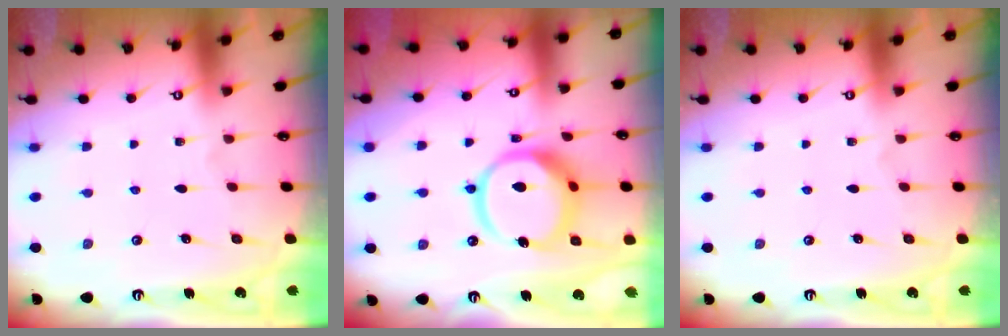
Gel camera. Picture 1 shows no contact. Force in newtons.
{"total": 14.6, "press": 14.5, "slide": 1.3}
{"total": 0.0}